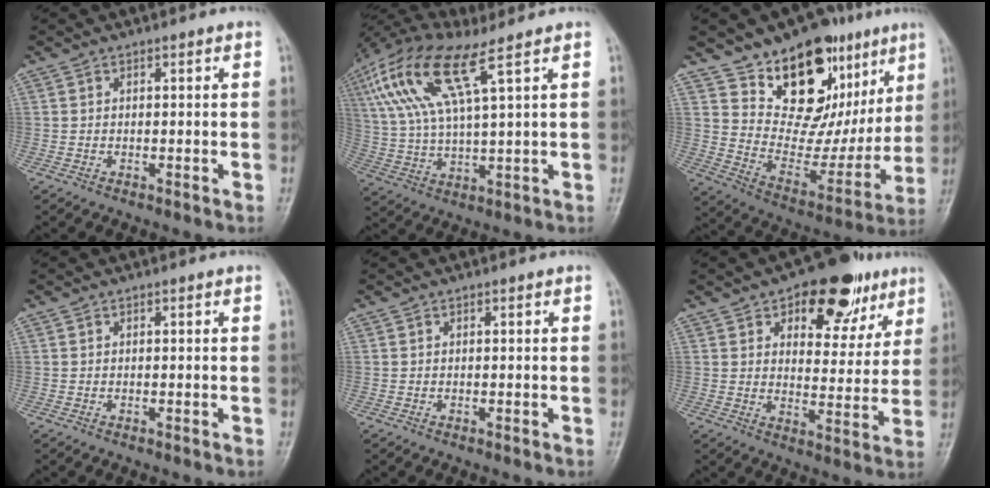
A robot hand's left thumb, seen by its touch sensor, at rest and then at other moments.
{"total": 16.1, "force": [7.4, 4.3, 13.6], "torque": [-0.305, 0.000, 0.143]}
{"total": 23.4, "force": [13.0, 13.5, 14.0], "torque": [-0.140, -0.048, 0.217]}
{"total": 0.0}
{"total": 0.0}
{"total": 16.2, "force": [9.0, 8.7, 10.2], "torque": [-0.076, -0.029, 0.126]}